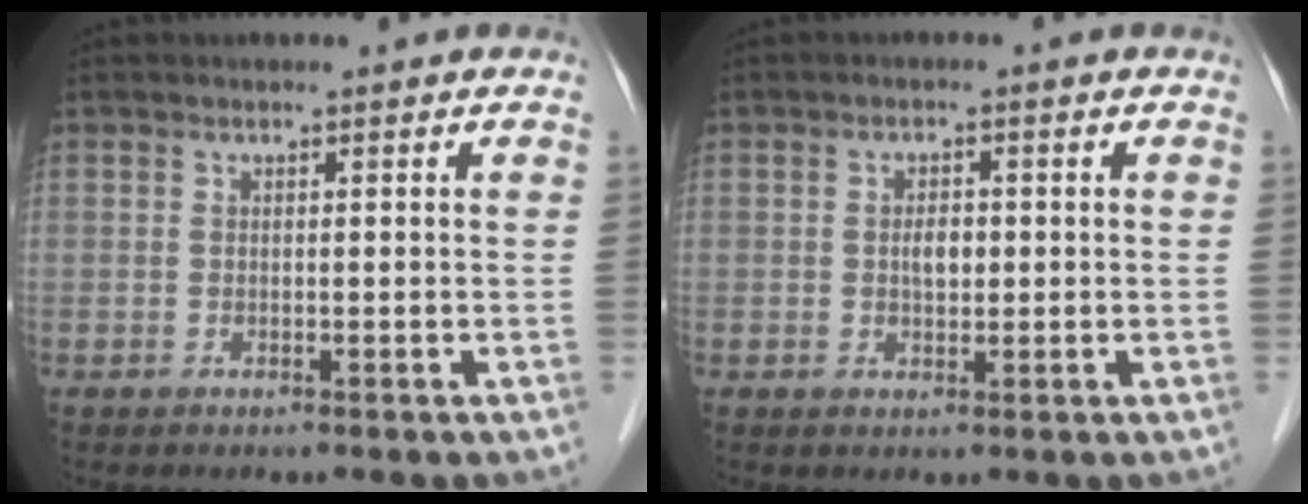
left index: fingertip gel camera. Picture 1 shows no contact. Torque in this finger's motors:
{"motor_torque": [0.44, 0.30, 0.01, 0.03]}